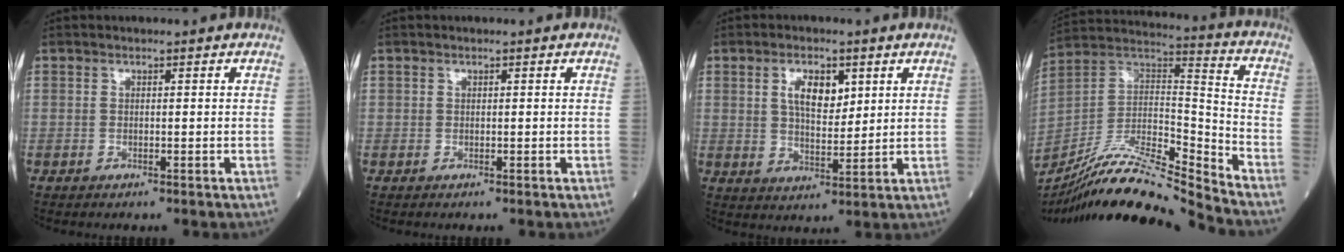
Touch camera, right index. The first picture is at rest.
{"total": 0.0}
{"total": 6.0, "force": [2.4, 2.7, 4.8], "torque": [-0.087, 0.004, 0.046]}
{"total": 18.7, "force": [-17.1, -0.6, 7.5], "torque": [-0.144, 0.025, -0.312]}